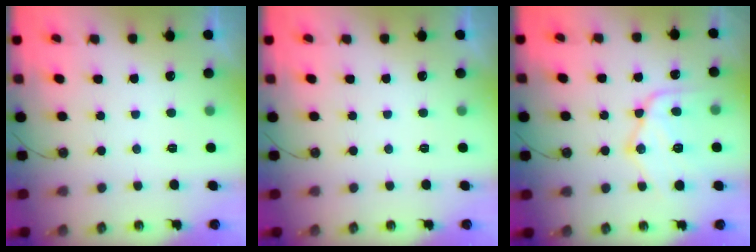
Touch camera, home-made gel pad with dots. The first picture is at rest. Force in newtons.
{"total": 0.0}
{"total": 16.0, "press": 16.0, "slide": 1.3}